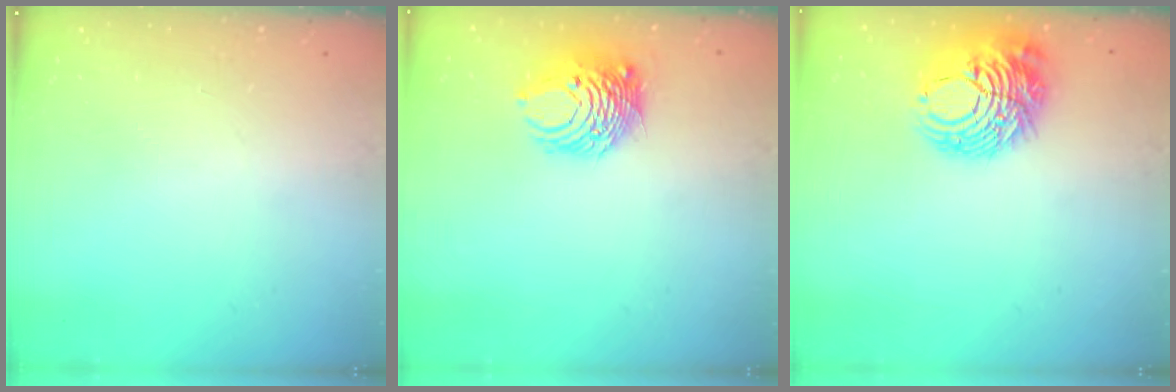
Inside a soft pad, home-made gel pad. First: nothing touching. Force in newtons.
{"total": 8.6, "press": 8.6, "slide": 0.4}
{"total": 11.4, "press": 11.3, "slide": 1.1}